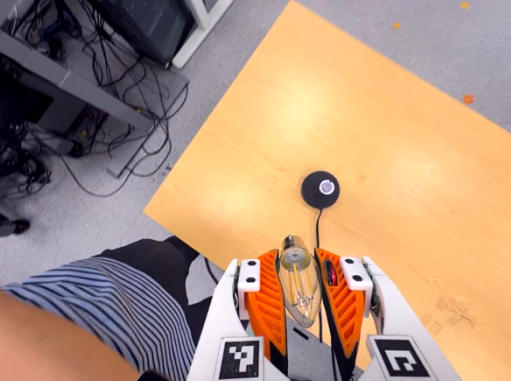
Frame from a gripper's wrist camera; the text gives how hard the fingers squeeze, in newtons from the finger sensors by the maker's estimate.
{"total": 22.9, "left": 24.4, "right": 21.5}